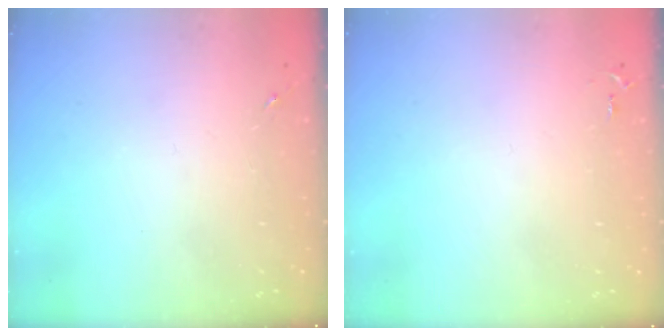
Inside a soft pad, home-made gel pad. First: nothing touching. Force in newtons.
{"total": 2.8, "press": 2.8, "slide": 0.4}